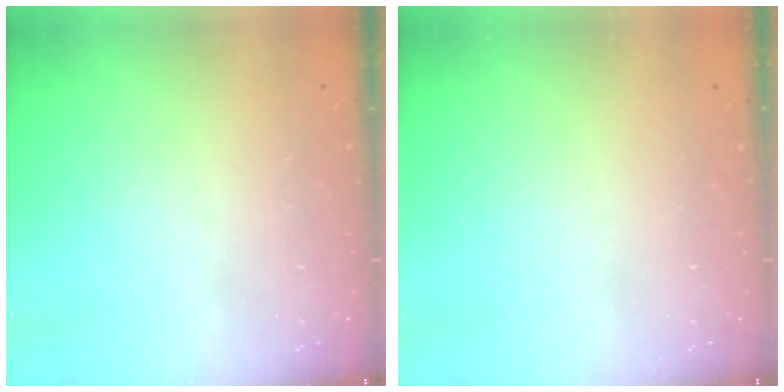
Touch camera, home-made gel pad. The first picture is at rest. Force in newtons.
{"total": 0.0}